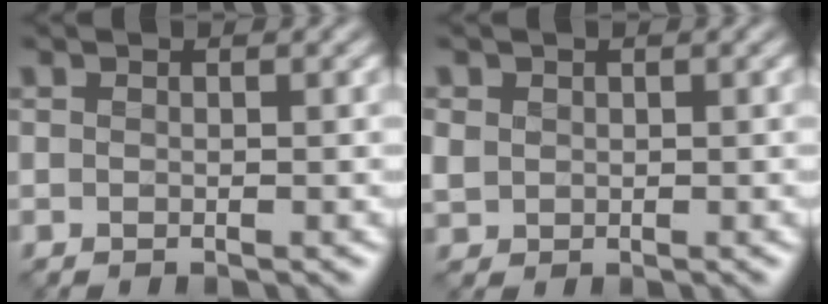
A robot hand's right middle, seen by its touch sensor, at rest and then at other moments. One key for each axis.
{"total": 1.4, "fx": 0.4, "fy": 1.3, "fz": 0.2, "tx": -0.005, "ty": 0.001, "tz": 0.007}